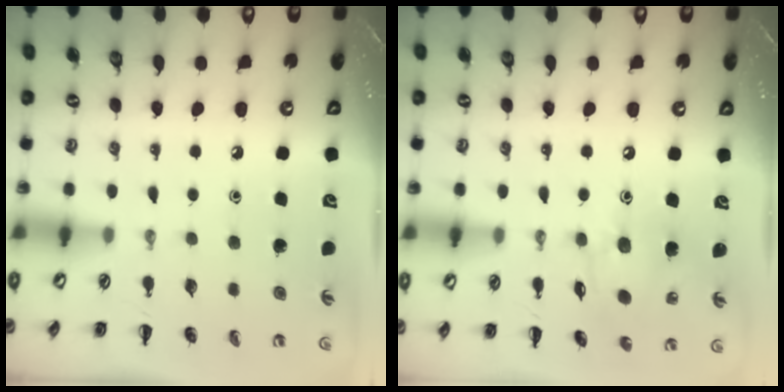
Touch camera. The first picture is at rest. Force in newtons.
{"total": 12.3, "press": 12.0, "slide": 2.6}